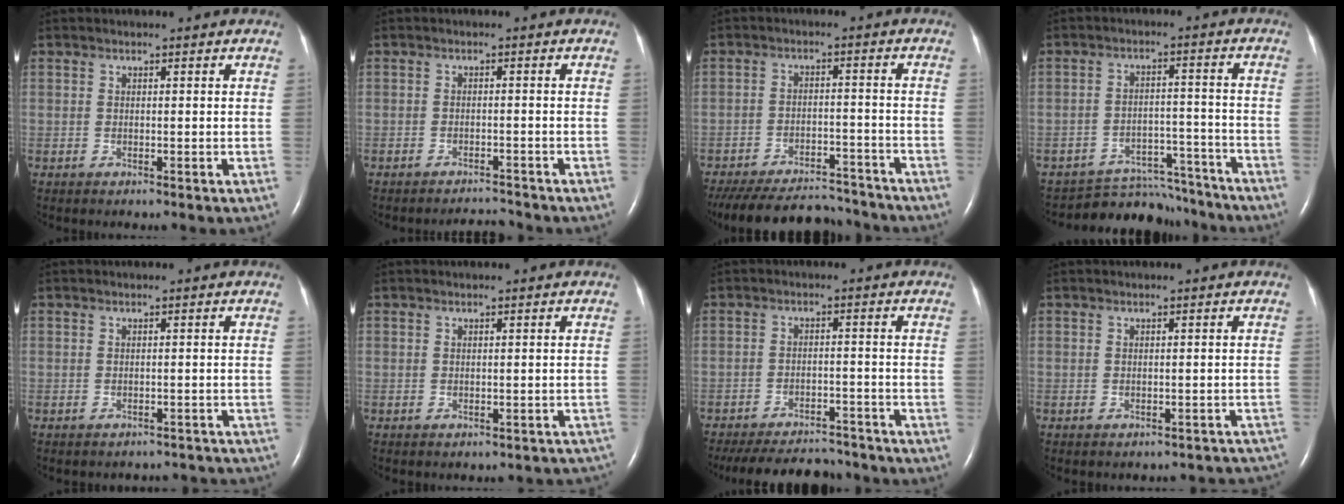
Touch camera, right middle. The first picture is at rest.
{"total": 2.6, "force": [-2.6, -0.2, -0.2], "torque": [-0.001, -0.012, -0.038]}
{"total": 18.7, "force": [-16.9, 5.2, 6.3], "torque": [-0.153, -0.016, -0.241]}
{"total": 11.4, "force": [-11.0, 3.1, 0.2], "torque": [0.004, 0.025, -0.153]}
{"total": 5.1, "force": [-4.6, 2.0, 0.3], "torque": [-0.002, 0.005, -0.042]}
{"total": 4.3, "force": [-3.7, 2.0, 1.1], "torque": [-0.006, 0.010, -0.031]}
{"total": 15.6, "force": [-14.1, 4.3, 5.0], "torque": [-0.116, -0.008, -0.195]}
{"total": 6.5, "force": [-5.8, 2.7, 1.2], "torque": [-0.005, 0.013, -0.050]}